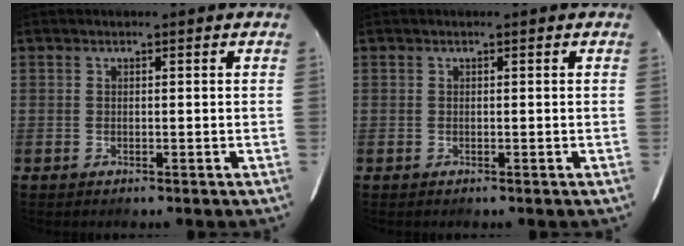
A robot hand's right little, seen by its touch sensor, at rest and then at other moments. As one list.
[{"total": 0.0}]